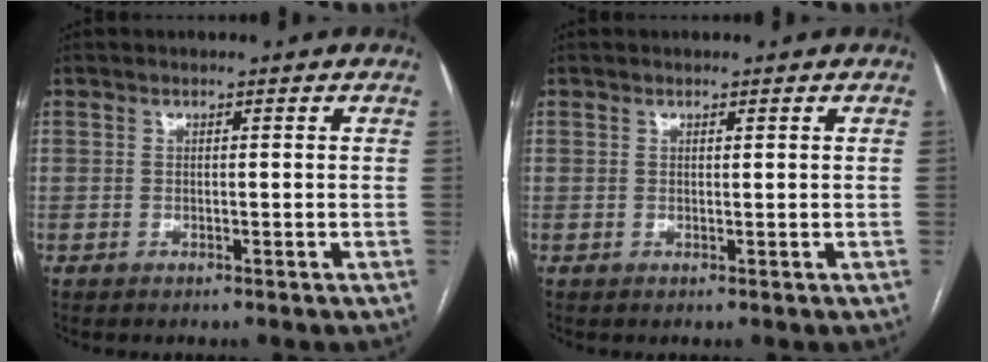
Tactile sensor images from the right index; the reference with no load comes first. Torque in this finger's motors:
{"motor_torque": [0.04, 0.00, 0.03, 0.00]}